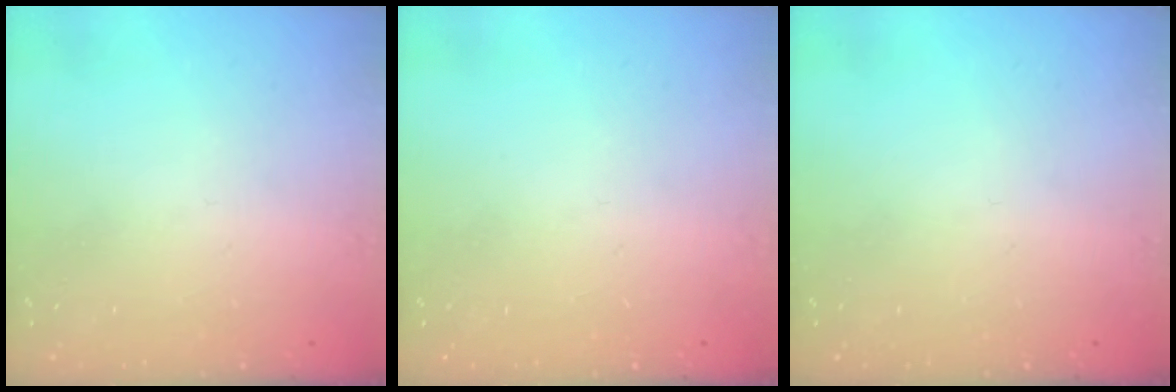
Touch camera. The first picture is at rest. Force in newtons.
{"total": 0.0}
{"total": 0.0}